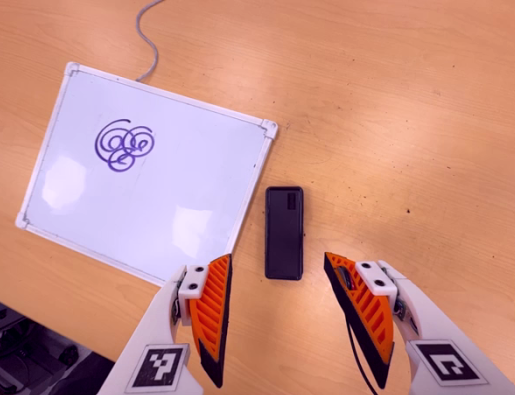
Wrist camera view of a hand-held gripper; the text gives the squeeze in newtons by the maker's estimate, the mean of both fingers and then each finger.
{"total": 0.0}